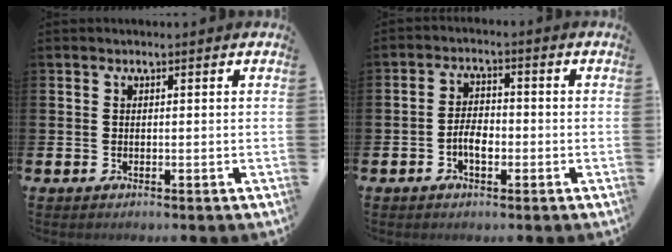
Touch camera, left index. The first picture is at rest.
{"total": 3.2, "force": [-1.2, 1.7, 2.5], "torque": [-0.040, 0.005, -0.024]}